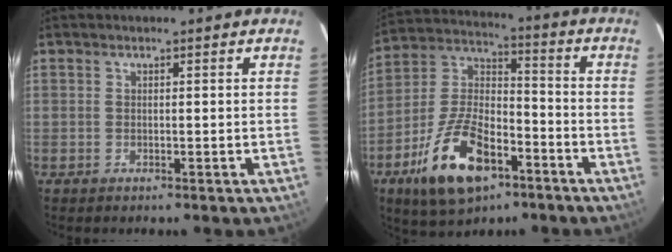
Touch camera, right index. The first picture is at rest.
{"total": 18.0, "force": [-9.2, 8.7, 12.8], "torque": [-0.261, 0.001, -0.158]}